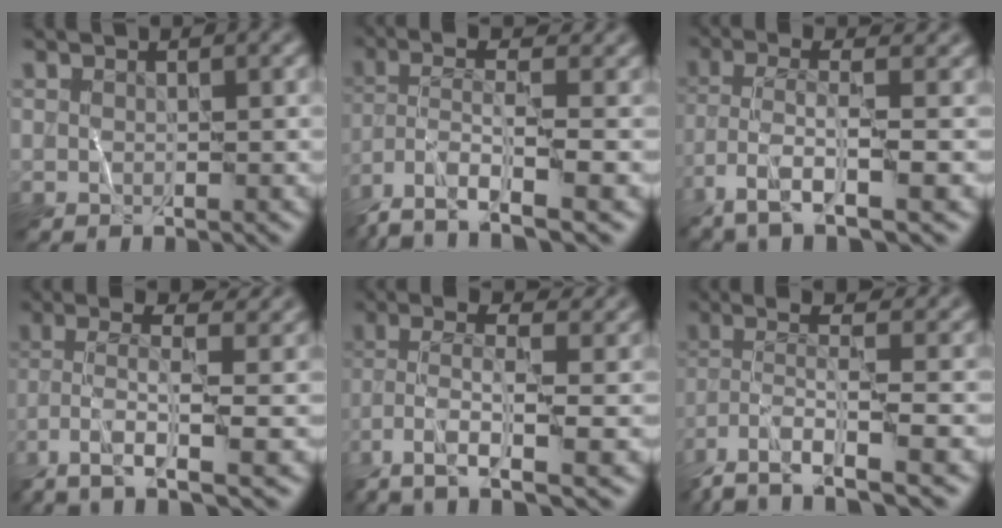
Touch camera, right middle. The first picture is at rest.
{"total": 8.1, "force": [-4.7, 2.0, 6.4], "torque": [-0.126, 0.000, -0.093]}
{"total": 6.8, "force": [-3.2, 1.4, 5.9], "torque": [-0.115, 0.011, -0.062]}
{"total": 6.4, "force": [-2.7, 1.5, 5.6], "torque": [-0.111, 0.013, -0.056]}
{"total": 6.9, "force": [-3.1, 1.9, 5.8], "torque": [-0.119, 0.012, -0.065]}
{"total": 7.6, "force": [-4.3, 1.6, 6.0], "torque": [-0.114, 0.003, -0.087]}